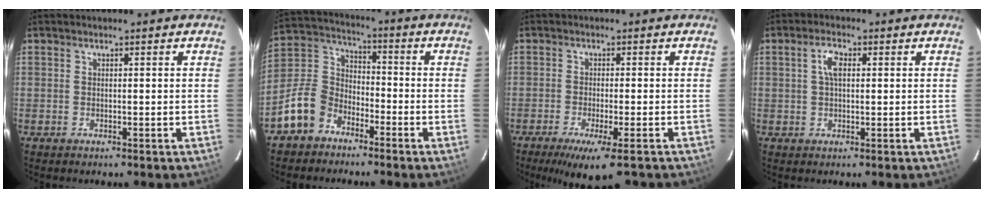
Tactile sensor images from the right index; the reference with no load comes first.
{"total": 11.1, "force": [-7.1, 7.6, 4.0], "torque": [-0.100, 0.043, -0.138]}
{"total": 8.9, "force": [-6.3, 1.3, 6.1], "torque": [-0.121, -0.032, -0.100]}
{"total": 3.5, "force": [0.8, 1.7, 2.9], "torque": [-0.057, 0.010, 0.015]}